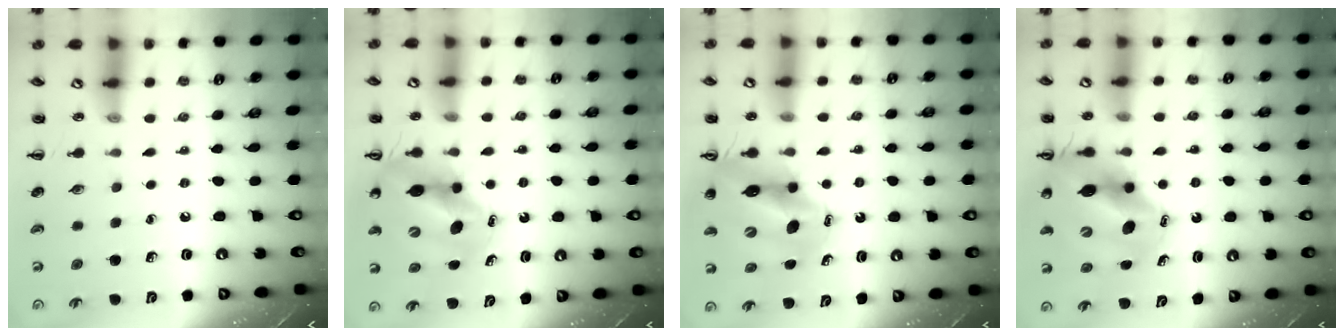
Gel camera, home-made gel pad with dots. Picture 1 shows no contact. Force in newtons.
{"total": 9.8, "press": 9.4, "slide": 2.6}
{"total": 12.8, "press": 12.3, "slide": 3.8}
{"total": 14.3, "press": 13.7, "slide": 4.1}